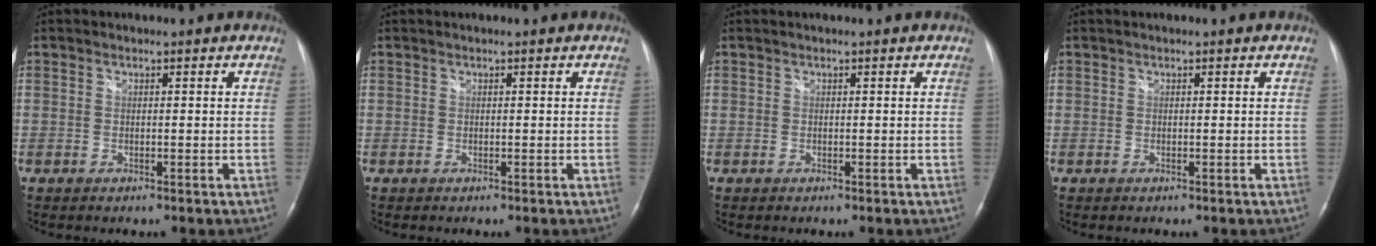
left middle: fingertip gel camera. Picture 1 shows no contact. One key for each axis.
{"total": 0.0}
{"total": 0.0}
{"total": 0.0}